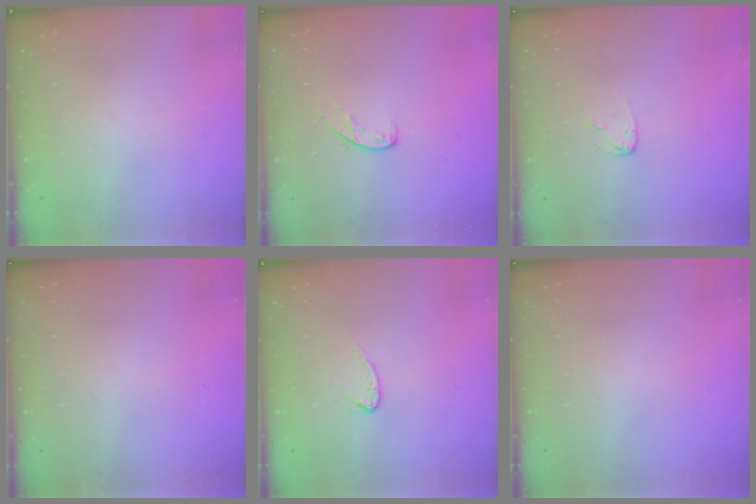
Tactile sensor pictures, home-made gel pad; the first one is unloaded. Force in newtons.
{"total": 7.2, "press": 7.2, "slide": 0.6}
{"total": 3.8, "press": 3.7, "slide": 0.4}
{"total": 0.0}
{"total": 3.5, "press": 3.4, "slide": 0.4}
{"total": 0.0}